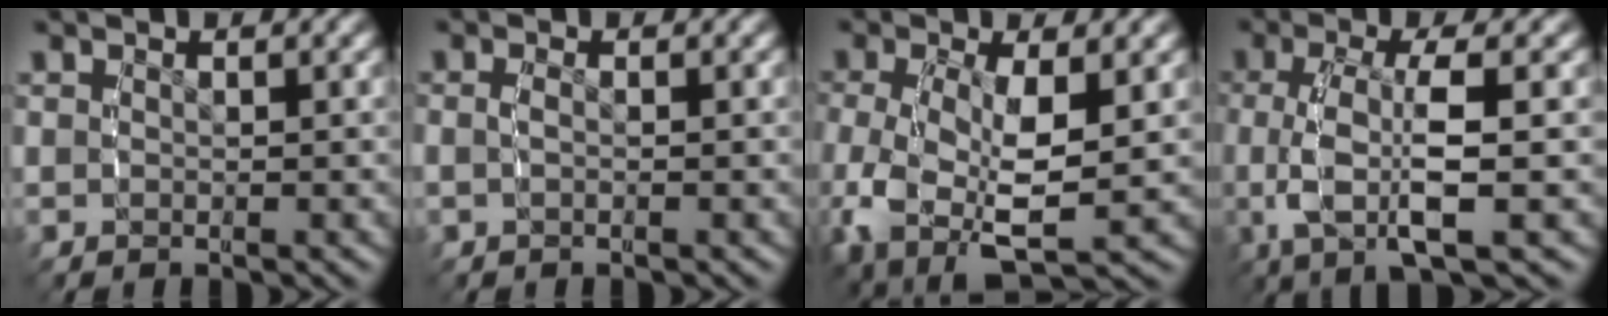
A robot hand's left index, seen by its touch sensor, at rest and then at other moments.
{"total": 1.0, "force": [-0.6, 0.5, 0.6], "torque": [-0.021, -0.003, -0.012]}
{"total": 8.4, "force": [-2.7, 5.8, 5.5], "torque": [-0.154, -0.055, -0.027]}
{"total": 7.4, "force": [-0.9, 3.6, 6.4], "torque": [-0.136, -0.013, -0.013]}